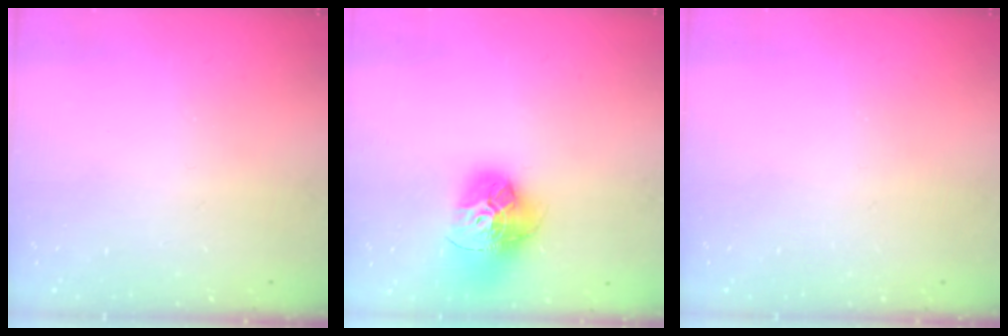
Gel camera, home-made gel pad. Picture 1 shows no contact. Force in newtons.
{"total": 18.0, "press": 17.9, "slide": 1.8}
{"total": 0.0}